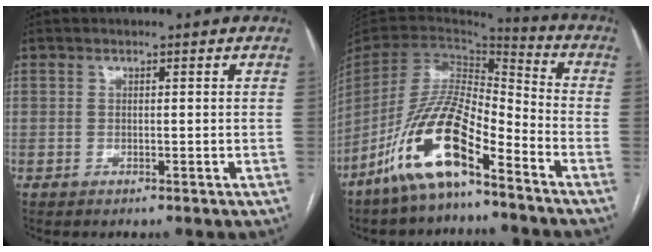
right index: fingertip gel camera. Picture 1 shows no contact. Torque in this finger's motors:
{"motor_torque": [-0.11, -0.12, 0.14, -0.12]}